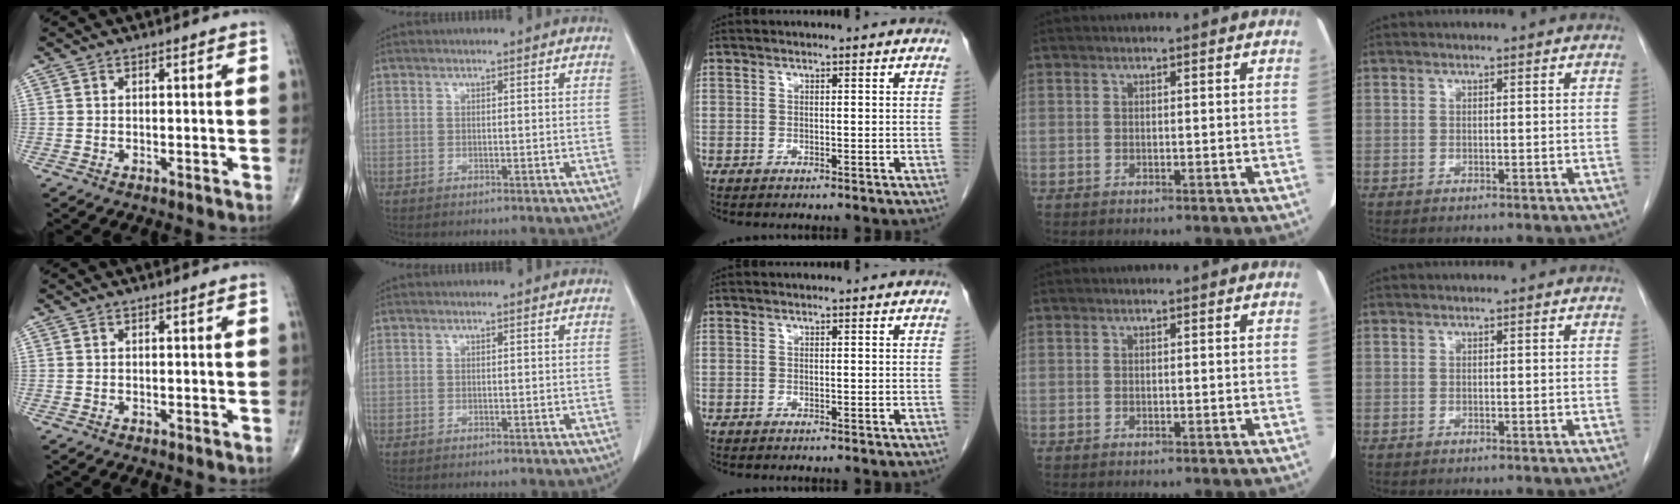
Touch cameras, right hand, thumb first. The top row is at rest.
{}